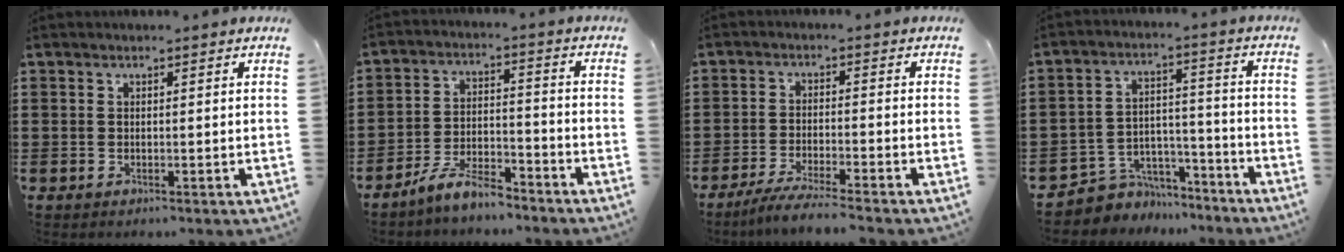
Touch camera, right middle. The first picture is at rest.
{"total": 7.2, "force": [-6.4, 1.6, 2.8], "torque": [-0.060, 0.008, -0.125]}
{"total": 4.3, "force": [-4.0, -0.1, 1.7], "torque": [-0.036, -0.008, -0.078]}
{"total": 5.5, "force": [-4.8, 2.6, 0.1], "torque": [-0.014, 0.014, -0.101]}